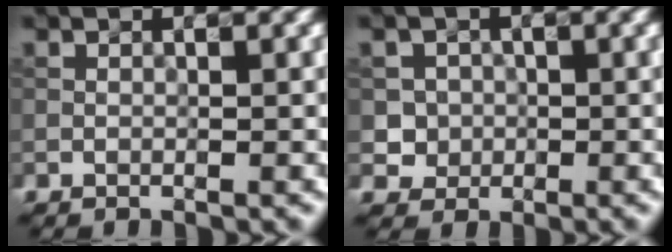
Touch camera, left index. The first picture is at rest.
{"total": 2.4, "force": [-0.2, 2.4, 0.3], "torque": [0.005, 0.003, 0.000]}